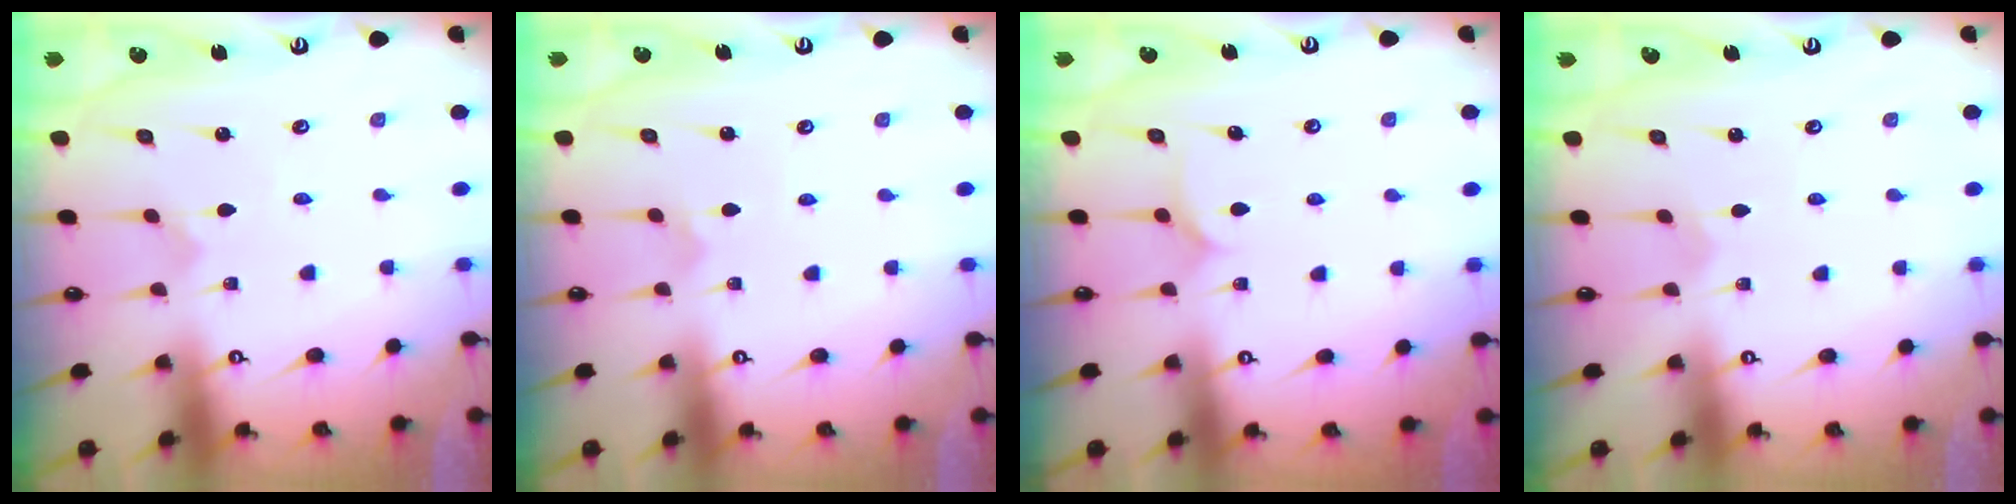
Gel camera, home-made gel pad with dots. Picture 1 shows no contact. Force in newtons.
{"total": 2.8, "press": 2.8, "slide": 0.4}
{"total": 6.3, "press": 6.3, "slide": 0.5}
{"total": 2.0, "press": 2.0, "slide": 0.2}